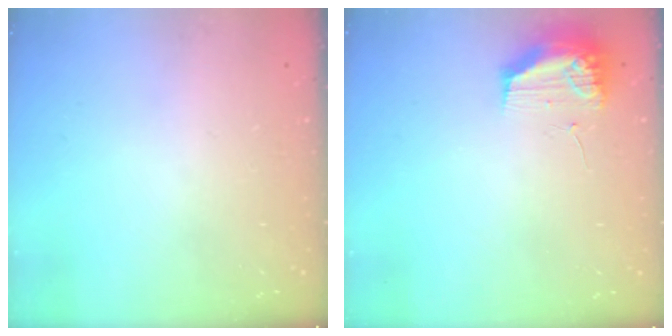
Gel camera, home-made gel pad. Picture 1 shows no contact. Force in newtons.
{"total": 10.7, "press": 10.7, "slide": 0.7}